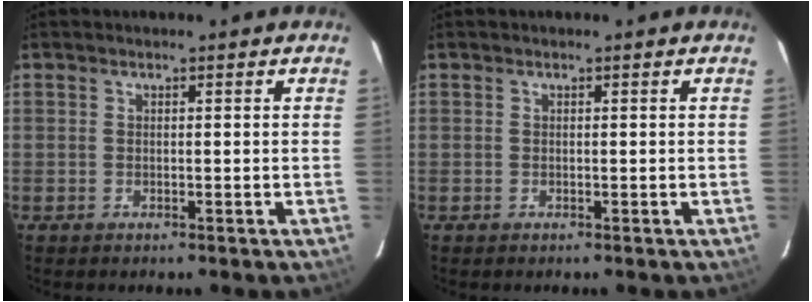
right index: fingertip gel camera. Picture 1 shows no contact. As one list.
[{"total": 0.0}]